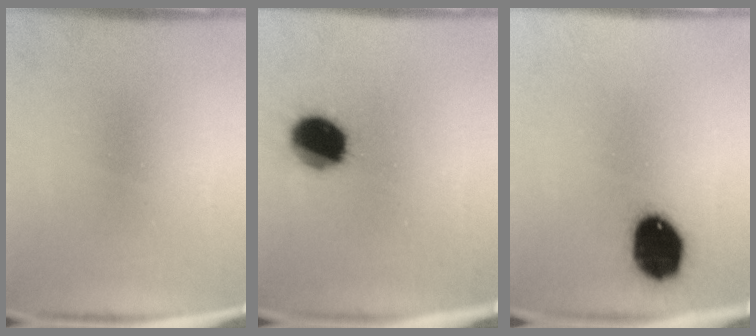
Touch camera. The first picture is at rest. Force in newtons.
{"total": 13.9}
{"total": 14.3}